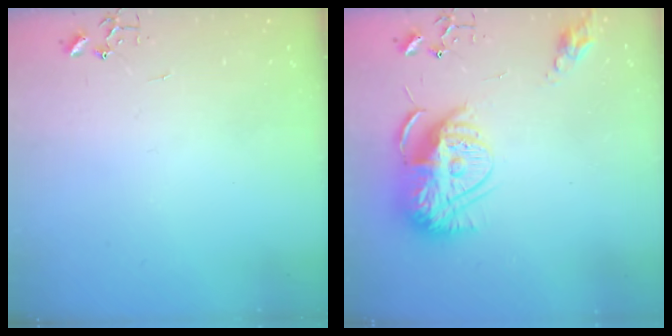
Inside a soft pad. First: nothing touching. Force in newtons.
{"total": 15.8, "press": 15.8, "slide": 1.4}